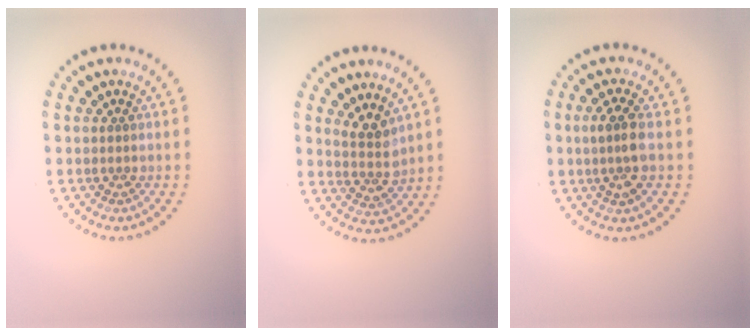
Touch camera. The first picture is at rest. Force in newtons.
{"total": 2.5, "press": 1.9, "slide": 1.6}
{"total": 2.6, "press": 2.4, "slide": 1.0}